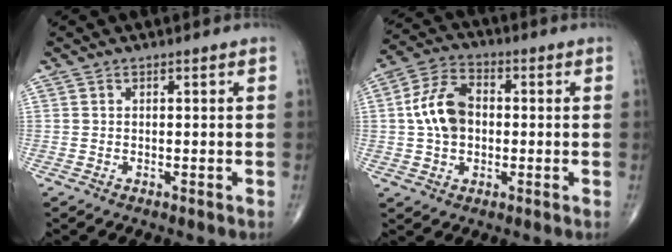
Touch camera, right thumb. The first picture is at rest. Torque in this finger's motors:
{"motor_torque": [-0.07, 0.14, 0.06, -0.10, 0.19]}